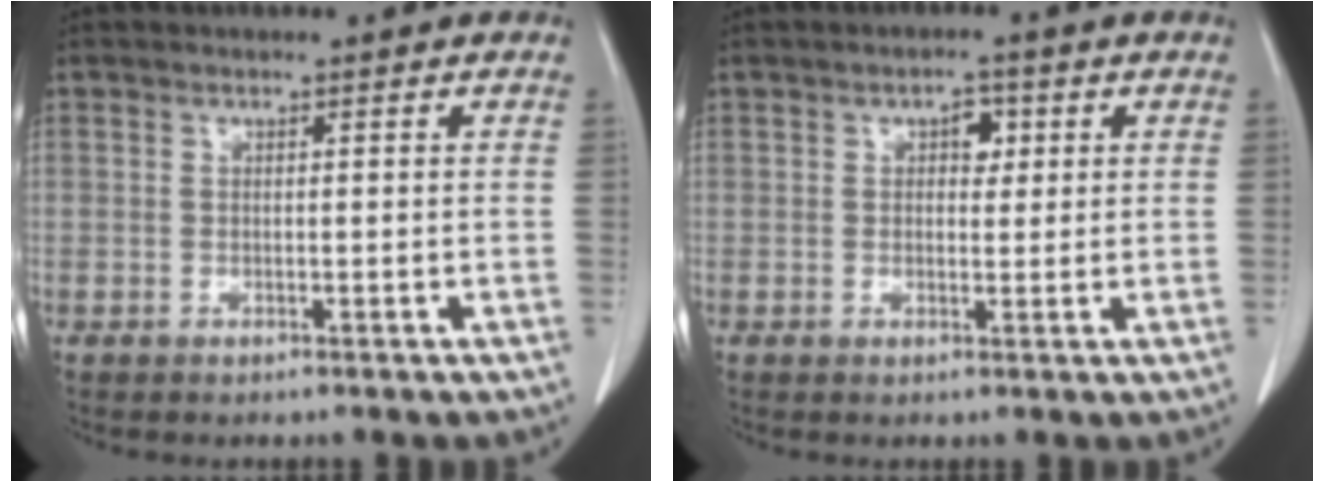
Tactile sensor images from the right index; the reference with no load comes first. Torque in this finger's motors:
{"motor_torque": [0.02, 0.04, 0.00, 0.00]}